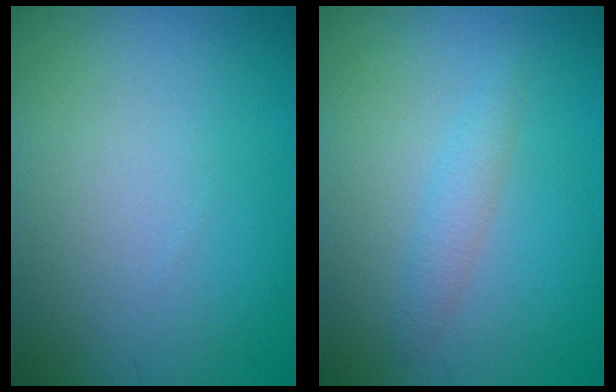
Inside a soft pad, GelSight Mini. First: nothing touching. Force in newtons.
{"total": 1.5, "press": 1.5, "slide": 0.1}